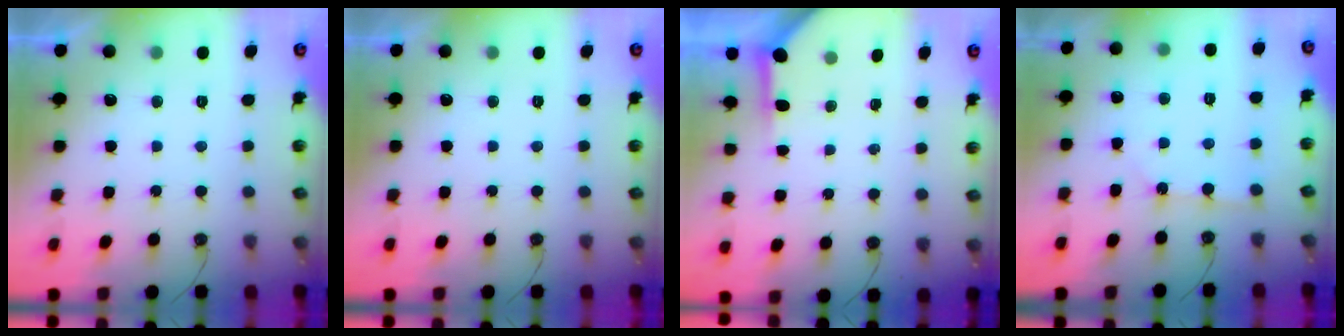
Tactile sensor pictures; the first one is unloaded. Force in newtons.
{"total": 0.0}
{"total": 3.9, "press": 3.9, "slide": 0.4}
{"total": 2.3, "press": 2.3, "slide": 0.2}